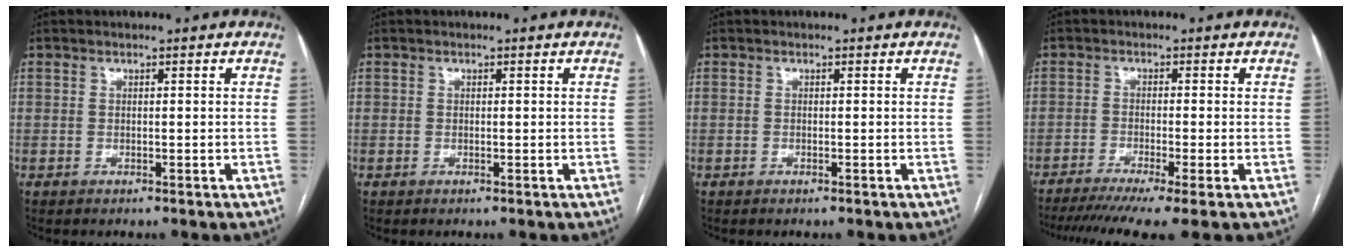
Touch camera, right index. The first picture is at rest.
{"total": 0.0}
{"total": 0.0}
{"total": 9.8, "force": [-7.2, 0.0, 6.7], "torque": [-0.100, -0.018, -0.113]}